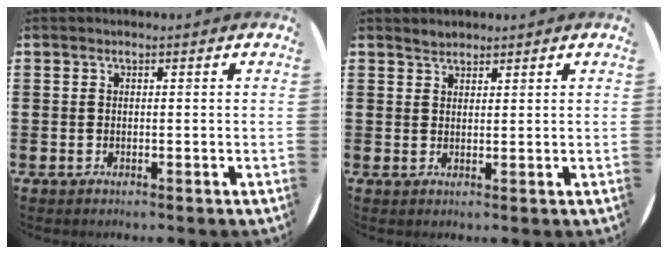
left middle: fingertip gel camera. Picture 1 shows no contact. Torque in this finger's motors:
{"motor_torque": [0.14, -0.11, -0.02, 0.00]}